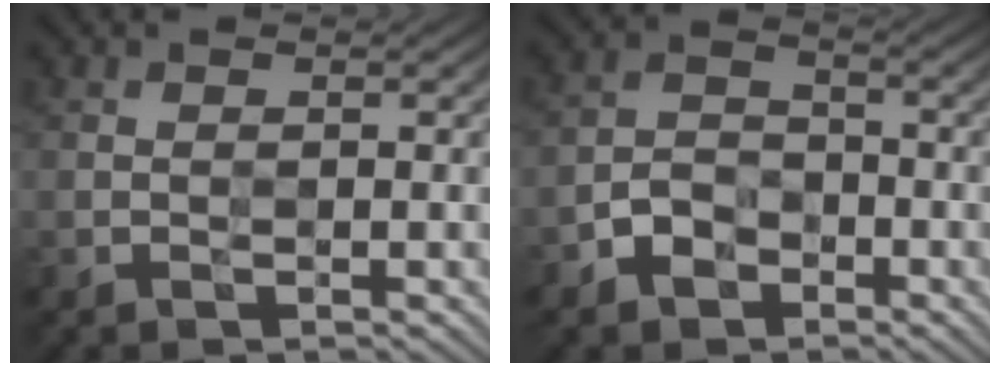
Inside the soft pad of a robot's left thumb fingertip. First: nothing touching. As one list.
[{"total": 4.2, "force": [-2.6, 2.6, 2.0], "torque": [-0.040, 0.002, -0.063]}]